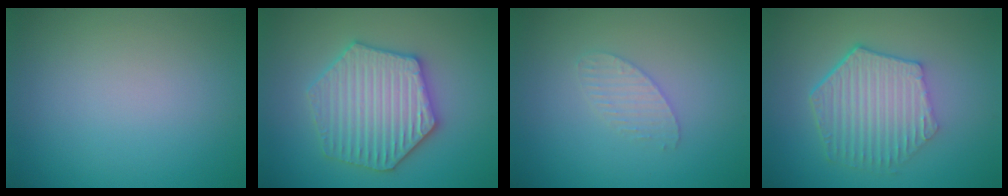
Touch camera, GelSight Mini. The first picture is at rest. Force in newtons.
{"total": 6.1, "press": 6.1, "slide": 1.1}
{"total": 1.6, "press": 1.6, "slide": 0.1}
{"total": 5.9, "press": 4.4, "slide": 4.0}